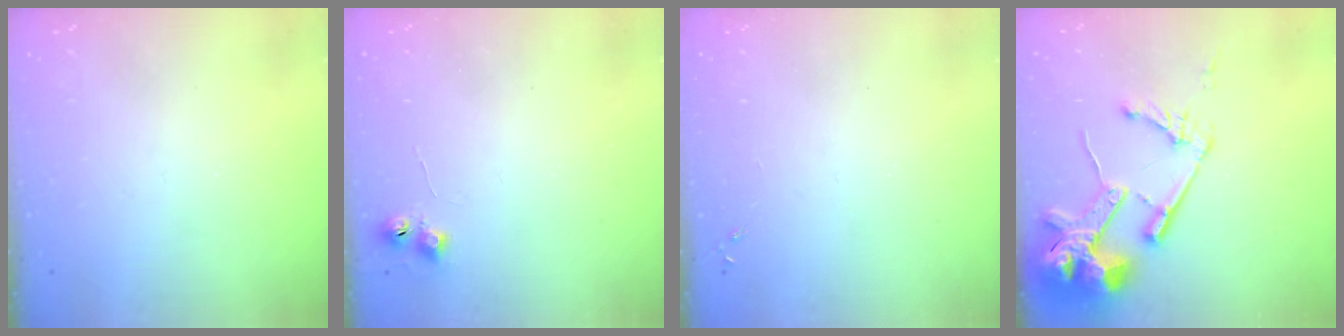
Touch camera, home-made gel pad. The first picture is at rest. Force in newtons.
{"total": 5.6, "press": 5.6, "slide": 0.7}
{"total": 0.0}
{"total": 17.0, "press": 16.9, "slide": 1.9}